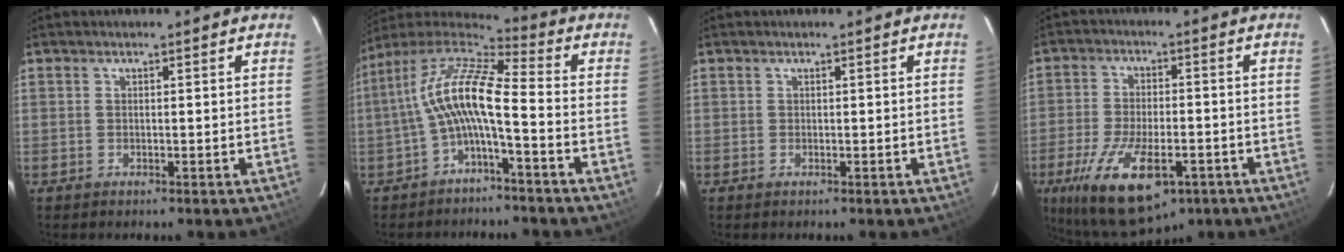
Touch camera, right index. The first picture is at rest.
{"total": 12.6, "force": [-2.5, 2.5, 12.0], "torque": [-0.238, 0.017, -0.051]}
{"total": 0.0}
{"total": 17.6, "force": [-8.9, 7.4, 13.2], "torque": [-0.262, -0.035, -0.136]}